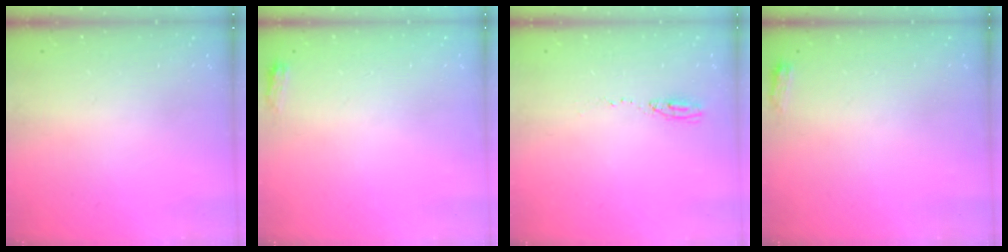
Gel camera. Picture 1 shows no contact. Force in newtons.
{"total": 2.6, "press": 2.6, "slide": 0.4}
{"total": 6.4, "press": 6.2, "slide": 1.6}
{"total": 2.6, "press": 2.6, "slide": 0.4}